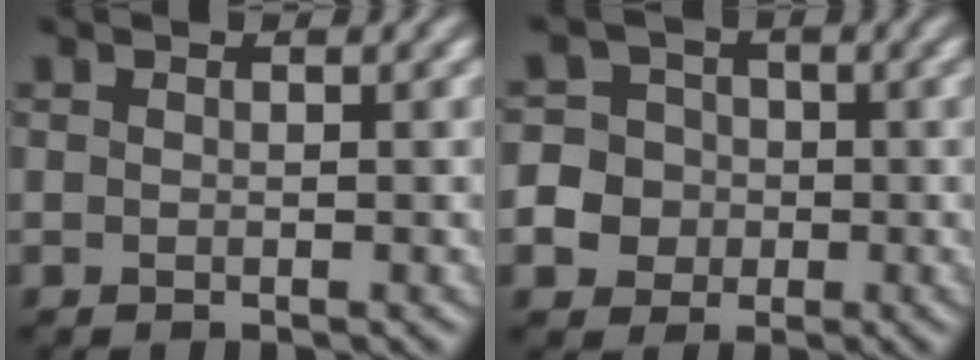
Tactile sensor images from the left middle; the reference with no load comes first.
{"total": 8.6, "force": [-2.2, 8.0, 2.2], "torque": [-0.051, 0.000, -0.061]}